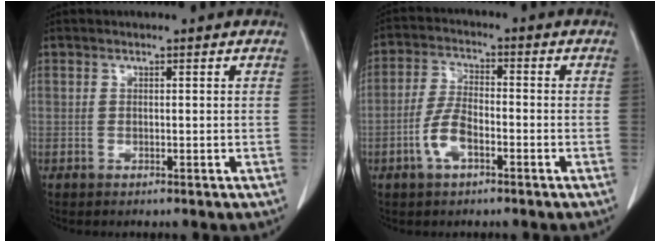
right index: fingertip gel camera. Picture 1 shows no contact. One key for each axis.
{"total": 5.8, "fx": -2.6, "fy": 2.5, "fz": 4.6, "tx": -0.100, "ty": 0.007, "tz": -0.051}